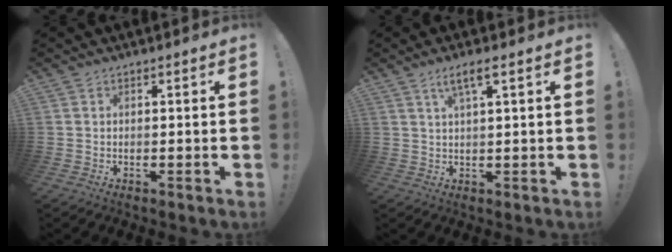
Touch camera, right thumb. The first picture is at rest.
{"total": 4.5, "force": [2.2, 0.6, 3.9], "torque": [-0.065, -0.005, 0.032]}